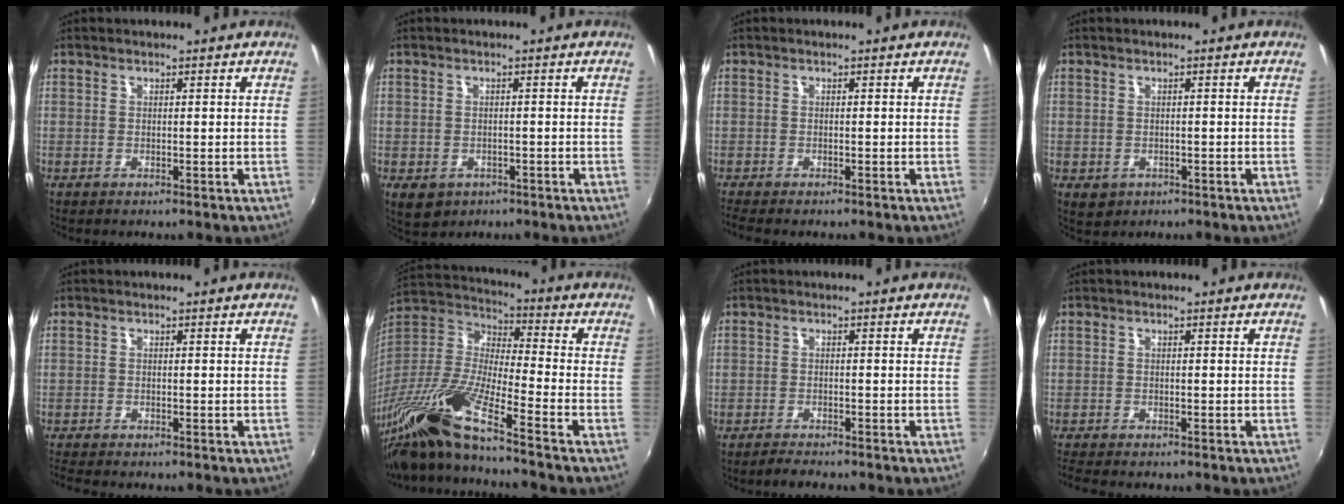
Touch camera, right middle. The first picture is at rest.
{"total": 4.8, "force": [-2.1, 3.7, 2.3], "torque": [-0.047, -0.012, -0.022]}
{"total": 2.9, "force": [-2.5, 0.5, 1.4], "torque": [-0.029, -0.019, -0.043]}
{"total": 2.9, "force": [-1.0, 2.5, 1.3], "torque": [-0.028, -0.005, -0.007]}
{"total": 3.3, "force": [-3.0, 0.5, 1.3], "torque": [-0.032, -0.021, -0.054]}
{"total": 19.9, "force": [-14.3, 1.3, 13.7], "torque": [-0.271, -0.039, -0.285]}
{"total": 2.3, "force": [-2.2, 0.4, 0.6], "torque": [-0.023, -0.004, -0.040]}
{"total": 3.8, "force": [-3.5, 0.6, 1.5], "torque": [-0.039, -0.022, -0.061]}